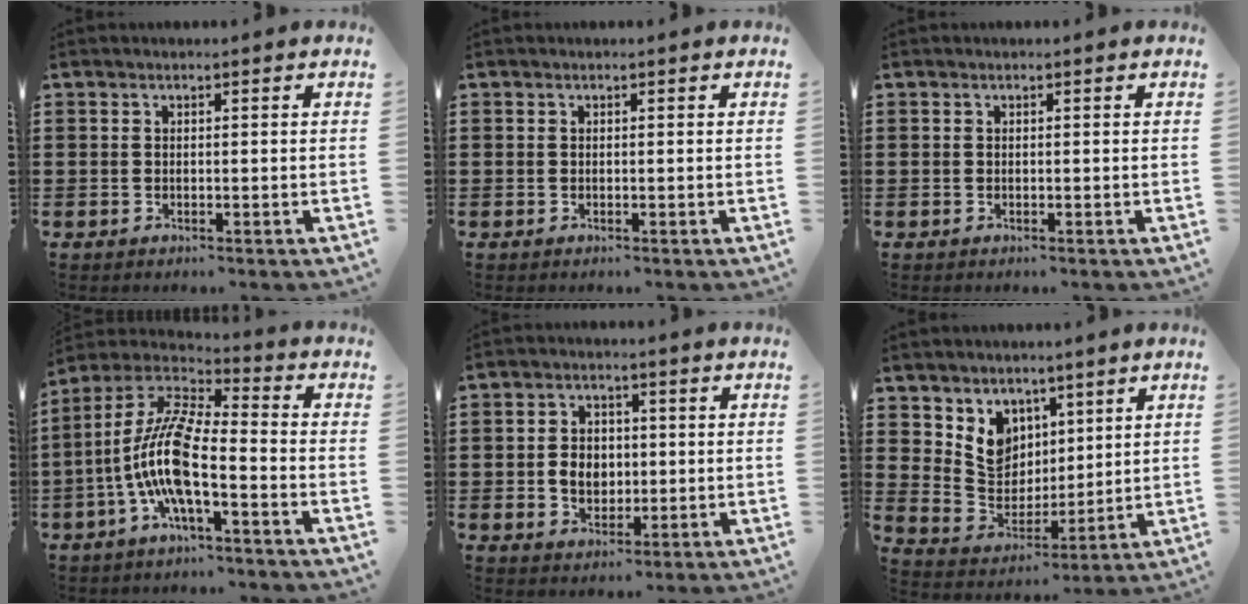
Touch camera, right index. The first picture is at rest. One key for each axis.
{"total": 0.0}
{"total": 0.0}
{"total": 11.0, "fx": -3.3, "fy": 2.4, "fz": 10.2, "tx": -0.246, "ty": -0.025, "tz": -0.074}
{"total": 4.5, "fx": -0.2, "fy": 3.5, "fz": 2.9, "tx": -0.055, "ty": 0.007, "tz": -0.007}
{"total": 7.0, "fx": 3.9, "fy": 5.8, "fz": 1.1, "tx": -0.061, "ty": -0.021, "tz": 0.079}